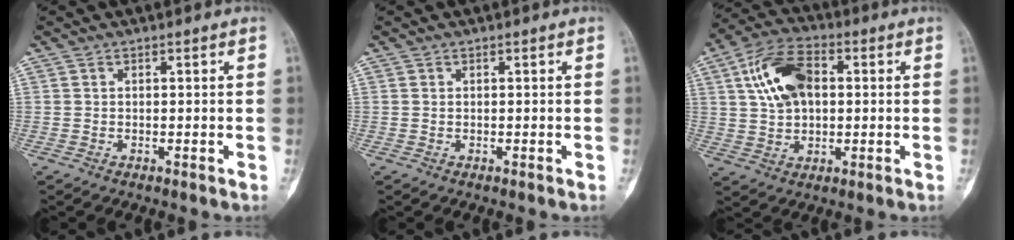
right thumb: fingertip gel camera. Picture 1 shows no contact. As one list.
[{"total": 0.0}, {"total": 12.7, "force": [2.7, 7.7, 9.7], "torque": [-0.166, 0.014, 0.044]}]